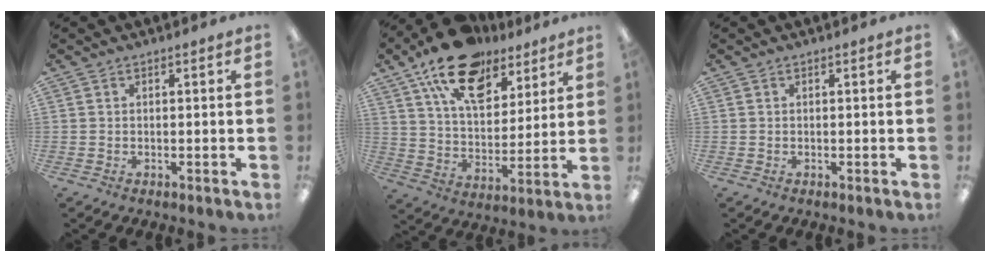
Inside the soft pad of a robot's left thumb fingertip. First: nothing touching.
{"total": 18.9, "force": [12.7, 9.8, 9.9], "torque": [-0.175, -0.063, 0.227]}
{"total": 0.0}